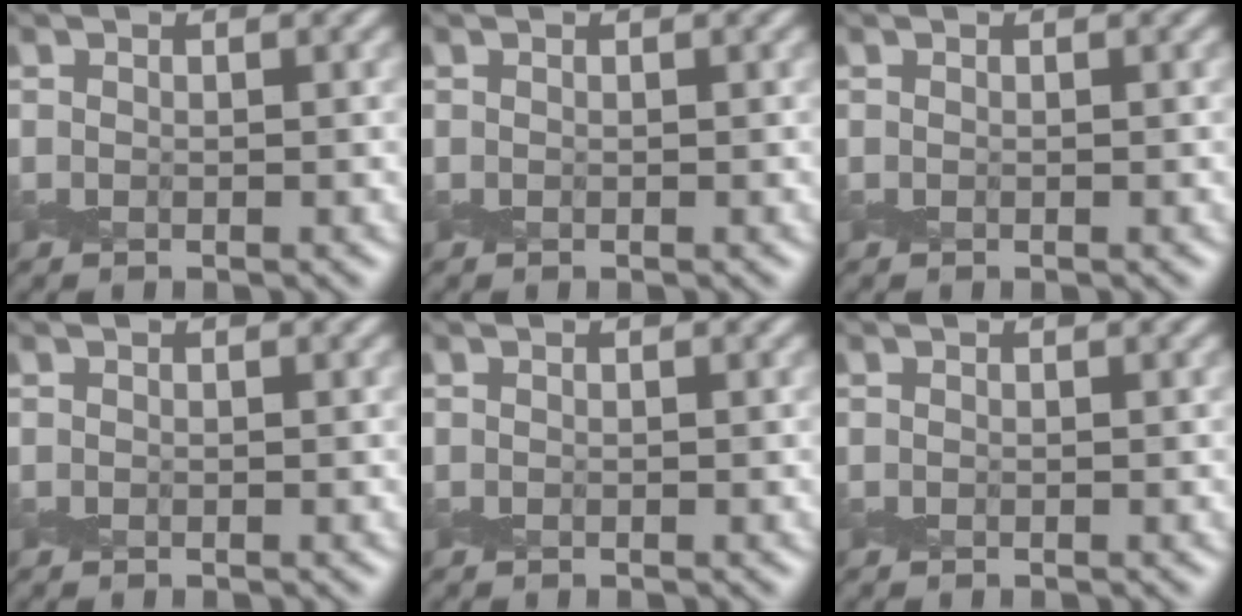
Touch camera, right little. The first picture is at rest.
{"total": 0.0}
{"total": 0.0}
{"total": 0.0}
{"total": 0.0}
{"total": 0.0}